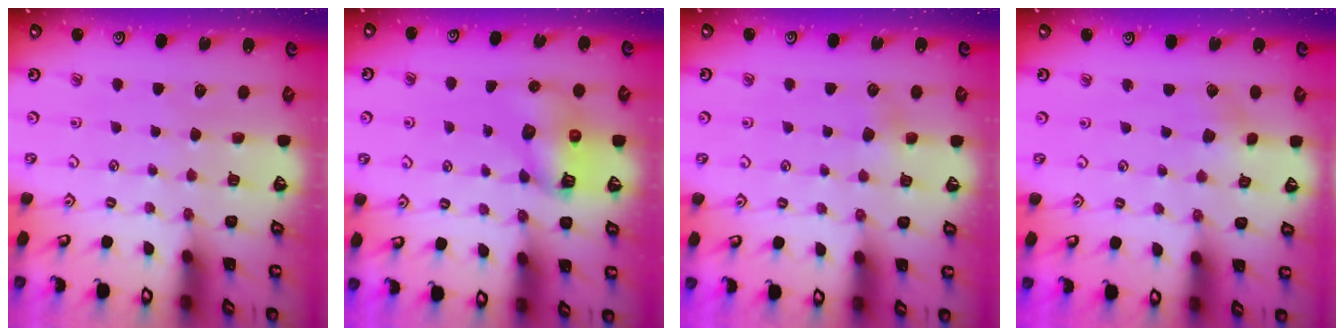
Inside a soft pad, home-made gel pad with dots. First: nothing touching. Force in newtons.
{"total": 7.2, "press": 7.1, "slide": 0.8}
{"total": 2.9, "press": 2.9, "slide": 0.3}
{"total": 2.8, "press": 2.7, "slide": 0.4}